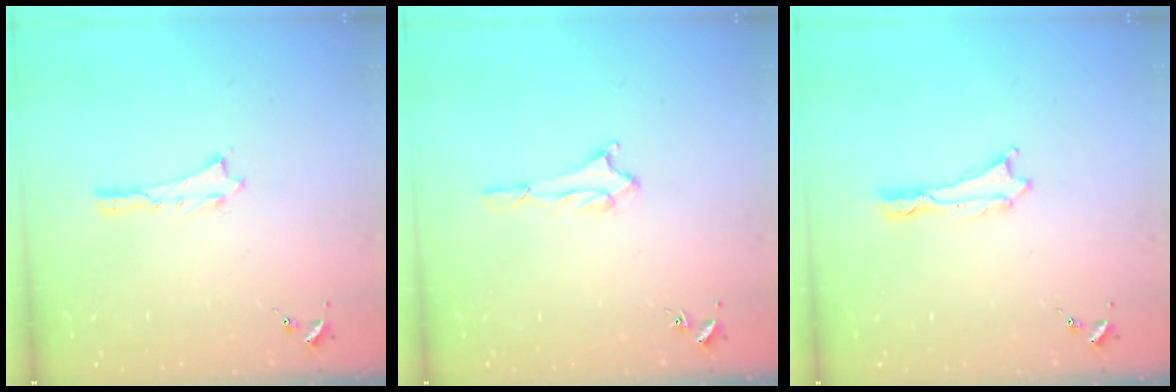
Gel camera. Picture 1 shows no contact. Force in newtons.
{"total": 1.6, "press": 1.6, "slide": 0.2}
{"total": 0.0}